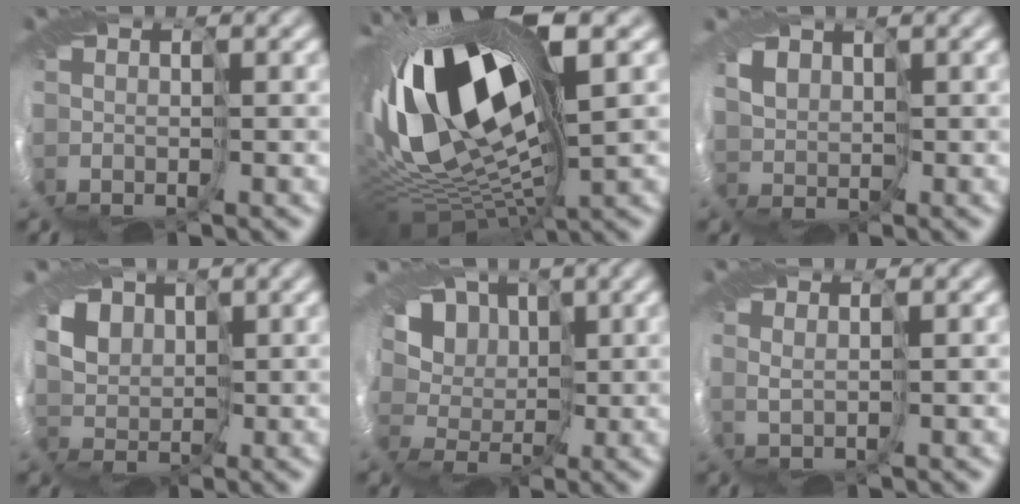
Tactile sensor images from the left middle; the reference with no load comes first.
{"total": 17.9, "force": [2.8, 7.8, 15.8], "torque": [-0.293, -0.006, 0.059]}
{"total": 1.8, "force": [1.5, 1.0, 0.3], "torque": [-0.011, -0.001, 0.022]}
{"total": 5.0, "force": [3.0, 3.6, 1.9], "torque": [-0.049, 0.005, 0.047]}
{"total": 9.2, "force": [3.6, 6.8, 5.0], "torque": [-0.079, 0.026, 0.025]}
{"total": 0.8, "force": [0.6, -0.5, -0.2], "torque": [0.000, -0.001, 0.005]}